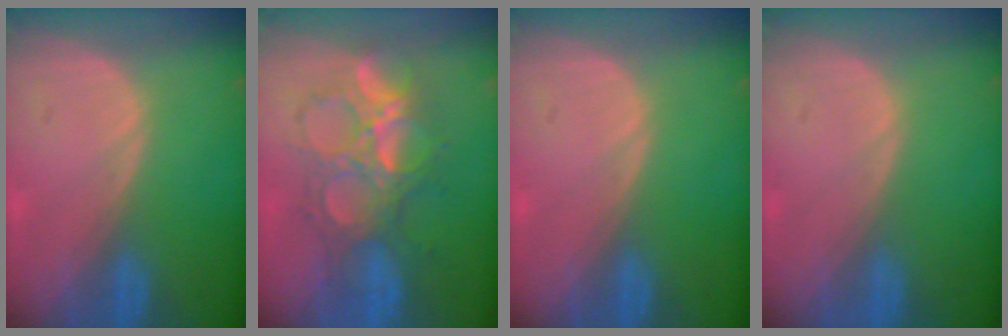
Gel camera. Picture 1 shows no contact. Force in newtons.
{"total": 9.0, "press": 8.8, "slide": 1.8}
{"total": 0.0}
{"total": 0.0}